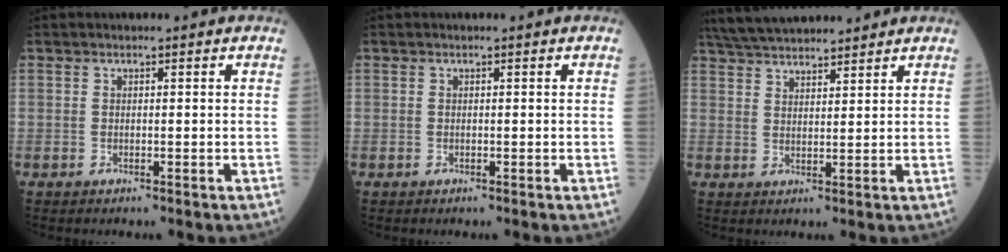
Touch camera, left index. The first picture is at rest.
{"total": 0.0}
{"total": 11.7, "force": [10.7, 2.1, 4.3], "torque": [-0.077, 0.040, 0.178]}